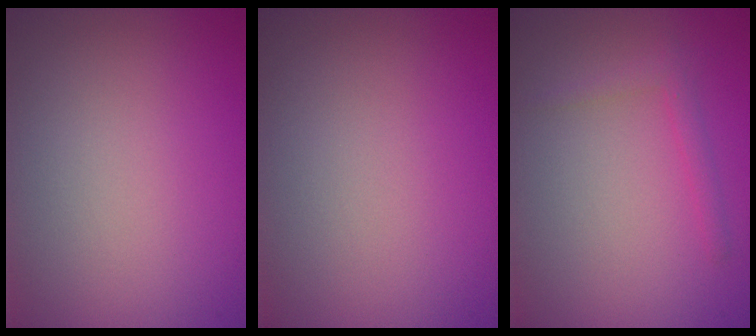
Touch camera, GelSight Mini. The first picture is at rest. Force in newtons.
{"total": 0.0}
{"total": 1.3, "press": 1.3, "slide": 0.1}